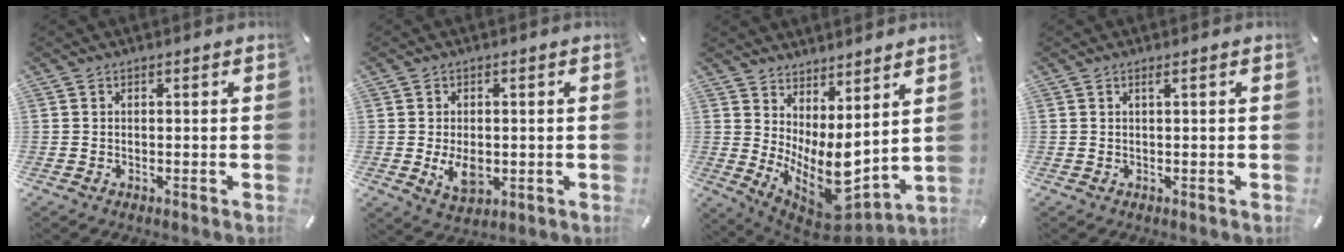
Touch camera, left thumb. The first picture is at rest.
{"total": 6.2, "force": [-0.7, 4.1, 4.5], "torque": [-0.088, -0.010, -0.014]}
{"total": 10.3, "force": [1.3, 6.0, 8.3], "torque": [-0.131, -0.060, 0.037]}
{"total": 1.0, "force": [0.4, 0.0, 1.0], "torque": [-0.019, -0.001, 0.006]}